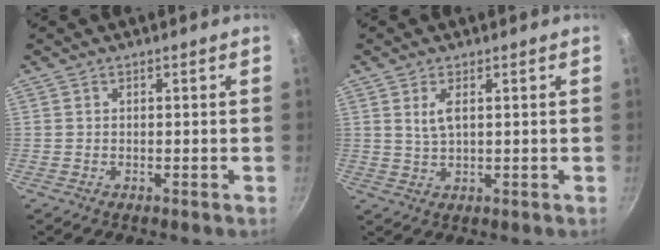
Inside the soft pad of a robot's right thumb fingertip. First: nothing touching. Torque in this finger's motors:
{"motor_torque": [-0.66, 0.71, -0.11, 0.12, -0.01]}